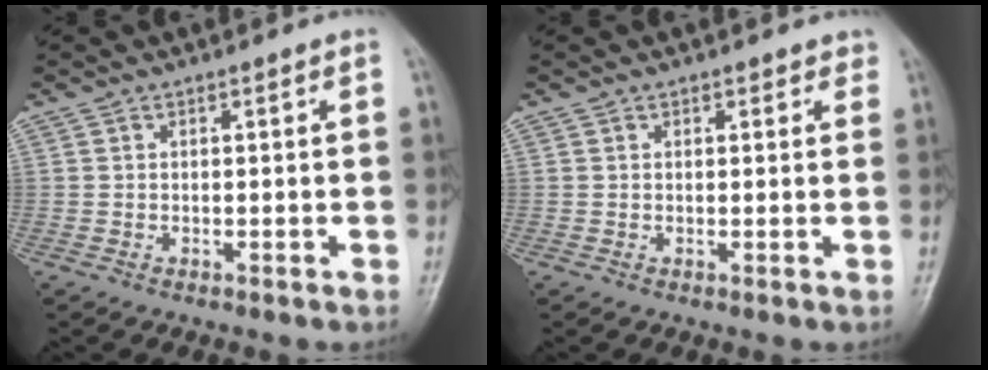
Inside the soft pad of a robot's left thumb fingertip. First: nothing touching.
{"total": 1.6, "force": [1.1, 1.0, 0.4], "torque": [0.014, -0.005, 0.009]}